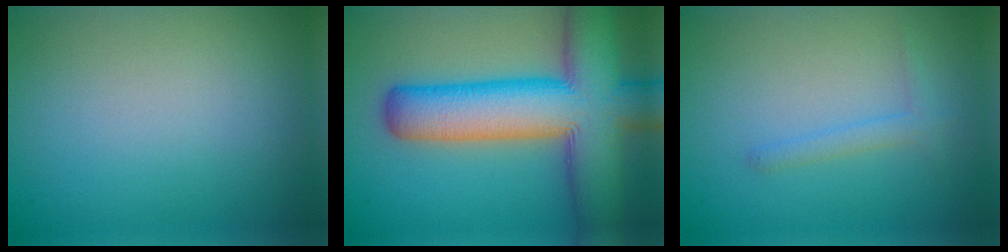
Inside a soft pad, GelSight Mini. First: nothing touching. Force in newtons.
{"total": 13.3, "press": 13.3, "slide": 0.5}
{"total": 1.3, "press": 1.3, "slide": 0.0}